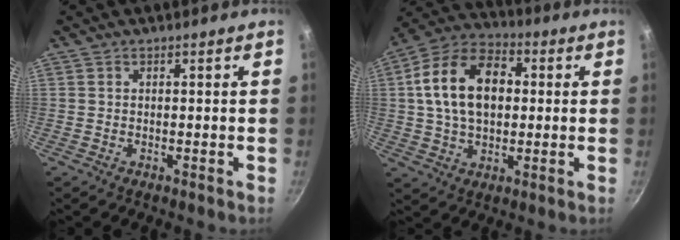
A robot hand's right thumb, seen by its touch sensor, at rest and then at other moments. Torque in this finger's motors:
{"motor_torque": [-0.21, 2.84, 1.52, 0.71, 0.43]}